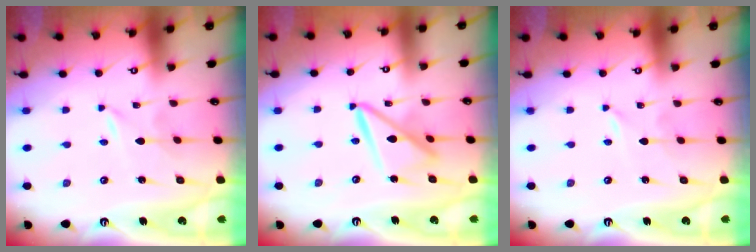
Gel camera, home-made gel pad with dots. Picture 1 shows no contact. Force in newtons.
{"total": 12.3, "press": 12.3, "slide": 1.2}
{"total": 0.0}